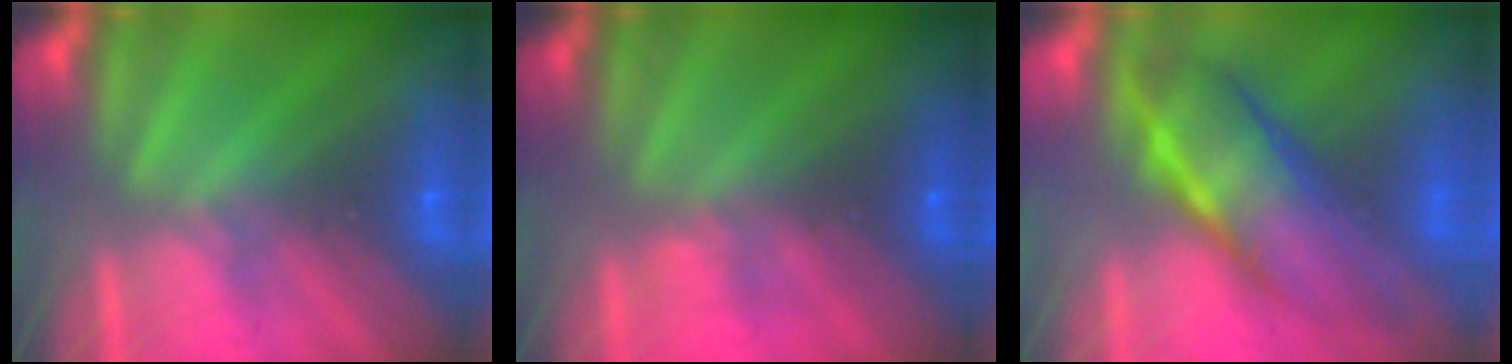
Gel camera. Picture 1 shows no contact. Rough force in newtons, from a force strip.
{"total": 3.6}
{"total": 7.6}